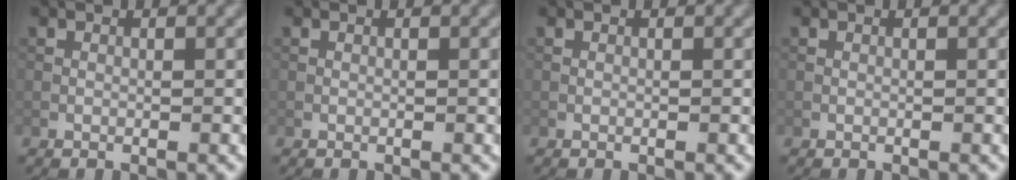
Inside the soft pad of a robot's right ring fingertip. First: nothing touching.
{"total": 0.0}
{"total": 0.0}
{"total": 0.0}